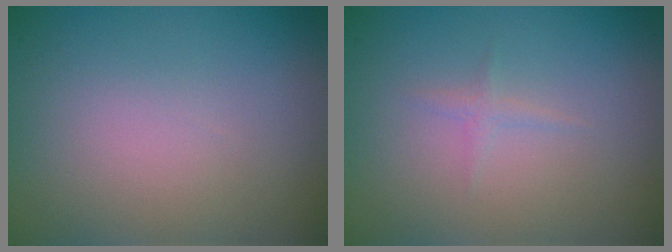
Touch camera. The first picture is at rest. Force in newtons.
{"total": 0.8, "press": 0.8, "slide": 0.1}